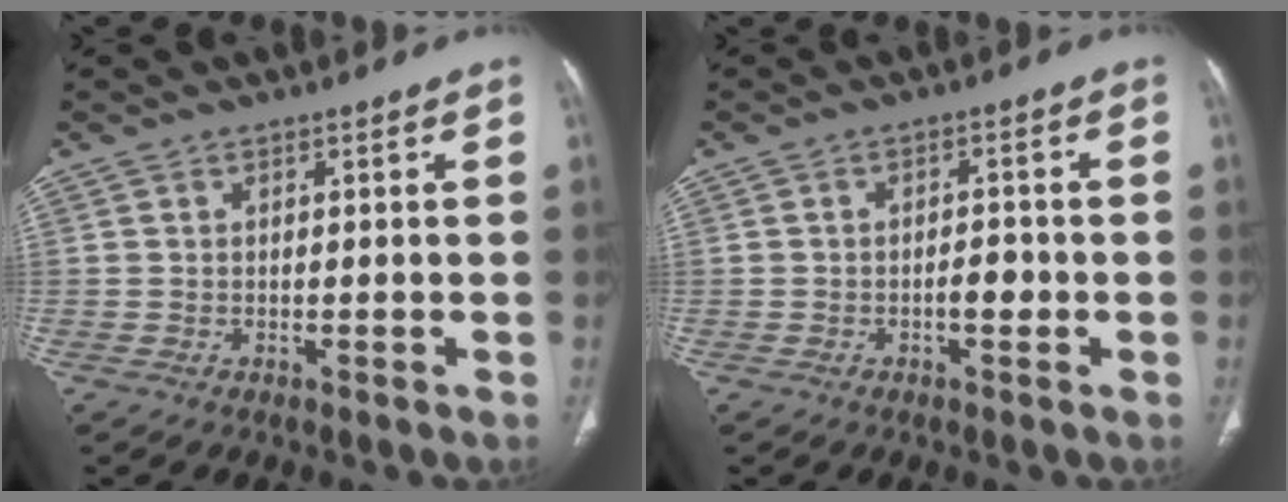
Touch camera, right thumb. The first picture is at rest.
{"total": 3.0, "force": [-1.0, 1.5, 2.4], "torque": [-0.031, 0.009, -0.017]}